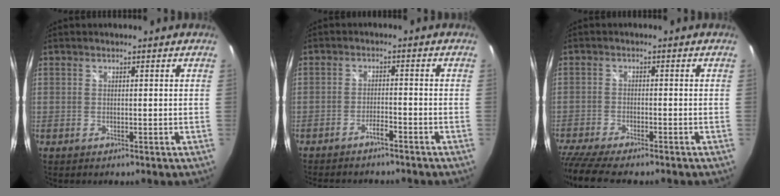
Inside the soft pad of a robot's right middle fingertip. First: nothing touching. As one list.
[{"total": 4.9, "force": [-4.4, 0.9, 2.0], "torque": [-0.055, -0.004, -0.070]}, {"total": 10.3, "force": [-8.8, 1.5, 5.2], "torque": [-0.135, -0.039, -0.153]}]